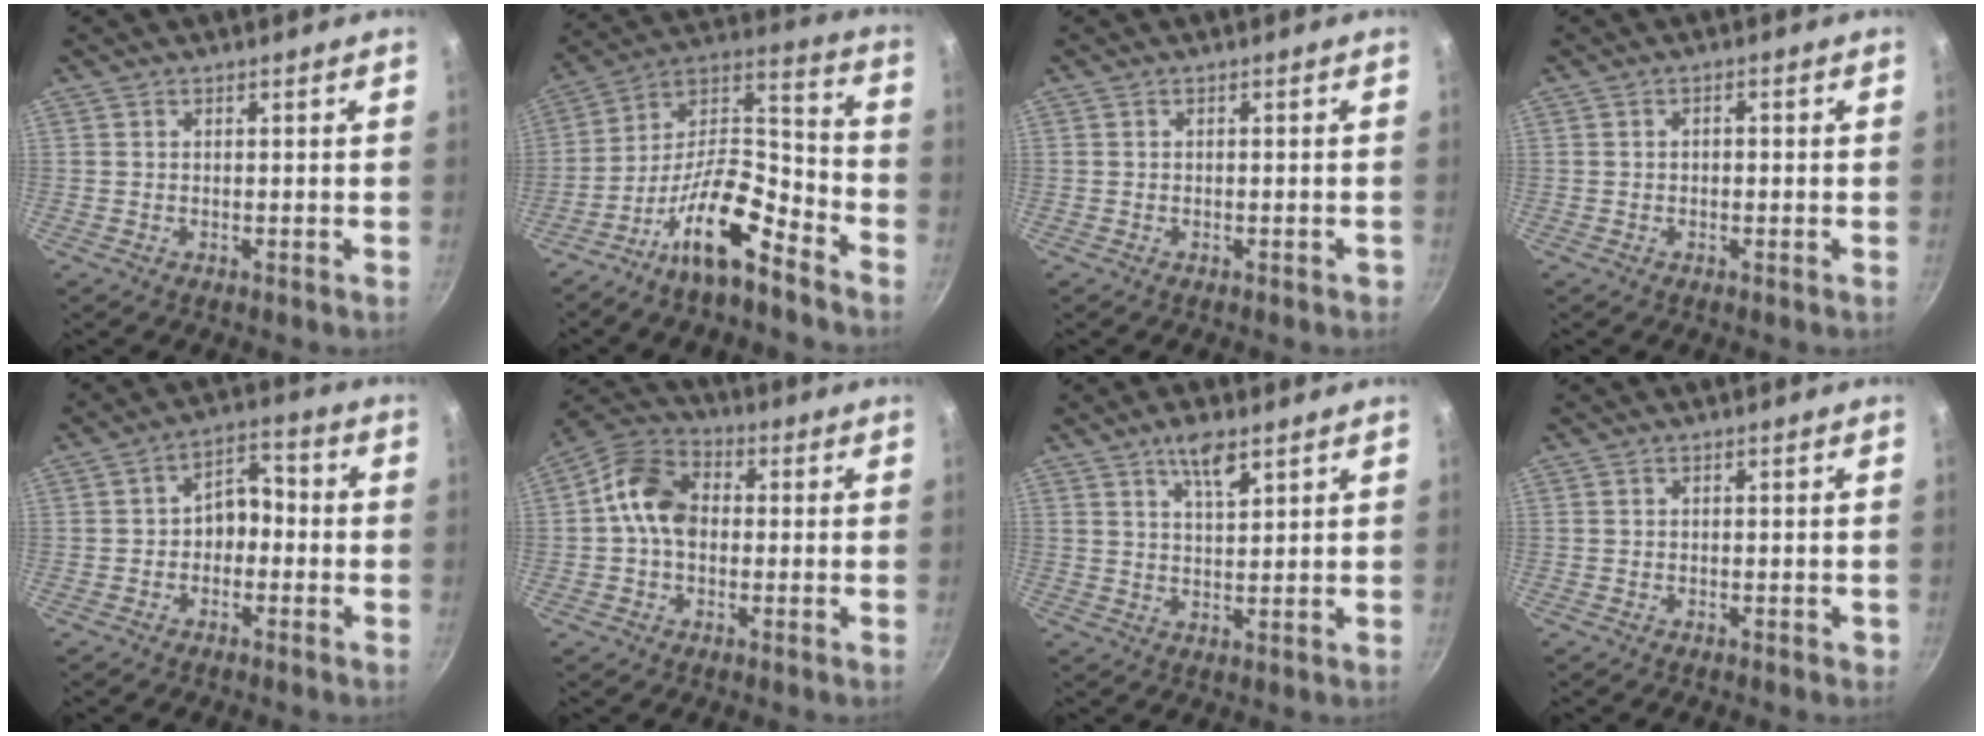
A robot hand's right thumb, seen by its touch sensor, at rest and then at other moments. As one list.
[{"total": 16.2, "force": [-10.4, 5.4, 11.1], "torque": [-0.182, 0.093, -0.196]}, {"total": 0.7, "force": [-0.4, 0.3, 0.4], "torque": [0.001, 0.010, -0.002]}, {"total": 1.4, "force": [-0.2, 0.9, 1.0], "torque": [-0.017, 0.008, -0.005]}, {"total": 6.7, "force": [-1.0, 4.9, 4.5], "torque": [-0.022, 0.032, -0.027]}, {"total": 10.2, "force": [0.1, 7.6, 6.8], "torque": [-0.095, 0.026, -0.018]}, {"total": 5.6, "force": [3.4, 1.8, 4.1], "torque": [-0.068, -0.016, 0.060]}, {"total": 0.6, "force": [-0.3, 0.3, 0.4], "torque": [0.000, 0.002, -0.004]}]